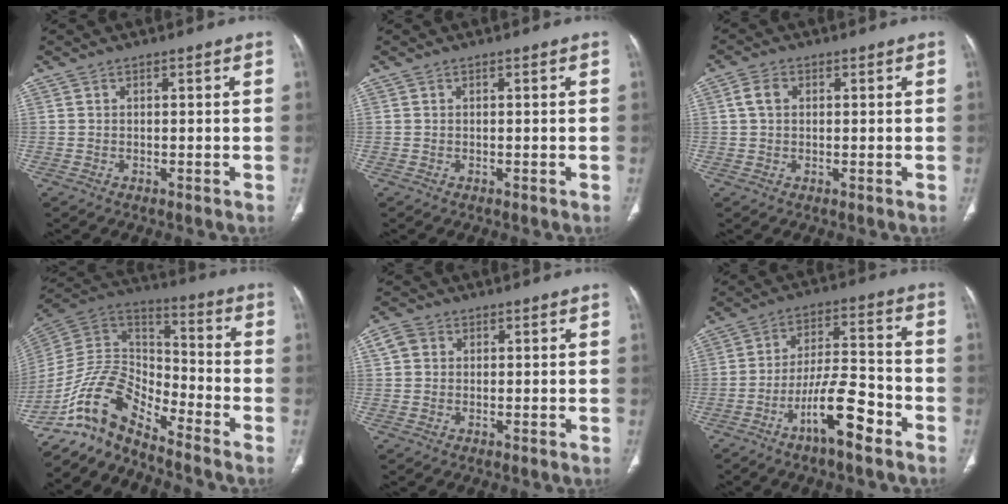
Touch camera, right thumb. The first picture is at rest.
{"total": 0.0}
{"total": 3.3, "force": [0.8, 2.3, 2.2], "torque": [-0.041, 0.007, 0.015]}
{"total": 12.4, "force": [-10.3, 4.2, 5.4], "torque": [-0.100, 0.097, -0.206]}
{"total": 3.3, "force": [1.0, 2.8, 1.4], "torque": [-0.021, 0.006, 0.018]}
{"total": 11.6, "force": [-6.6, 2.9, 9.1], "torque": [-0.160, 0.050, -0.113]}